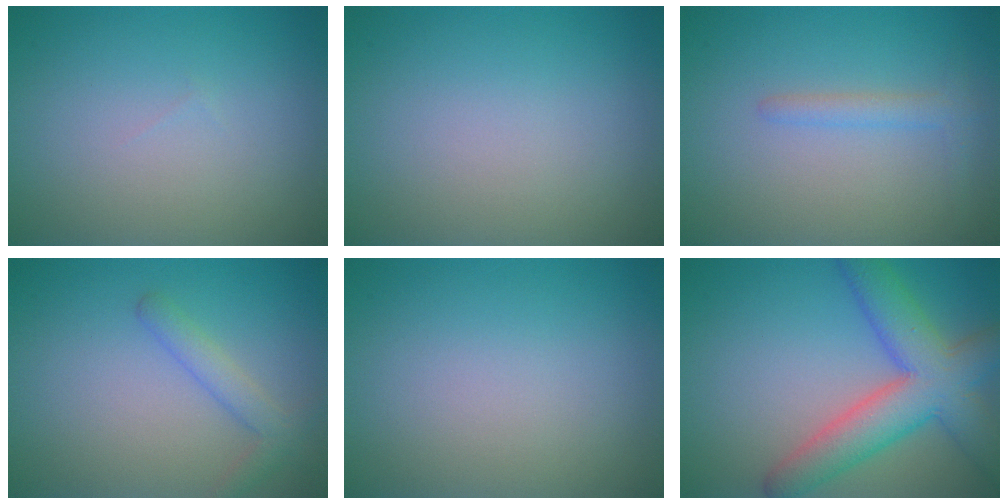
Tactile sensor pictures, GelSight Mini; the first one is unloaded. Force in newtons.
{"total": 0.0}
{"total": 1.6, "press": 1.6, "slide": 0.1}
{"total": 2.3, "press": 2.3, "slide": 0.1}
{"total": 0.0}
{"total": 7.6, "press": 7.6, "slide": 0.4}